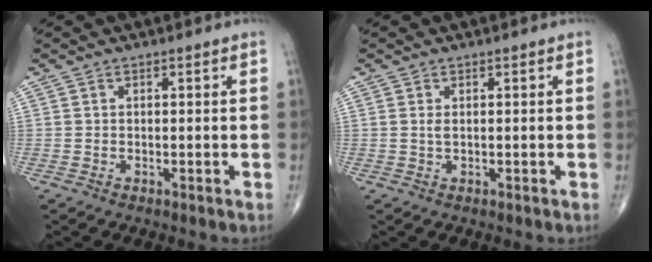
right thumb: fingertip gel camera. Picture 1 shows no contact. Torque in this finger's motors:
{"motor_torque": [0.53, 0.43, 0.56, 0.16, -0.01]}